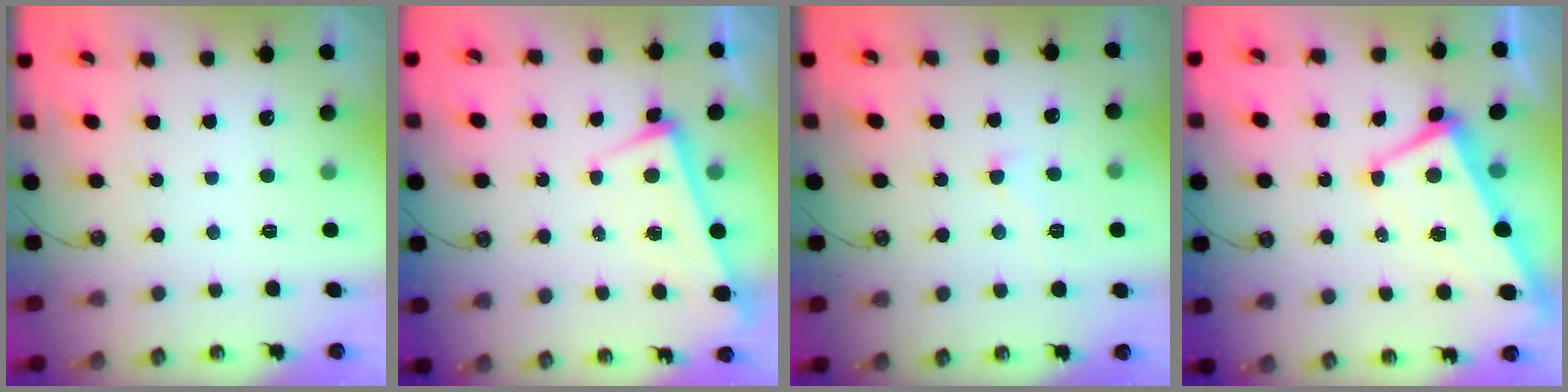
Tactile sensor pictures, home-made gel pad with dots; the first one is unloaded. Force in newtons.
{"total": 0.8, "press": 0.7, "slide": 0.5}
{"total": 3.7, "press": 3.7, "slide": 0.3}
{"total": 1.3, "press": 0.9, "slide": 0.9}